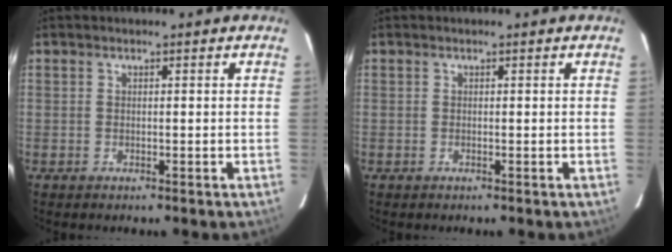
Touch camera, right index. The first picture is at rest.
{"total": 0.0}